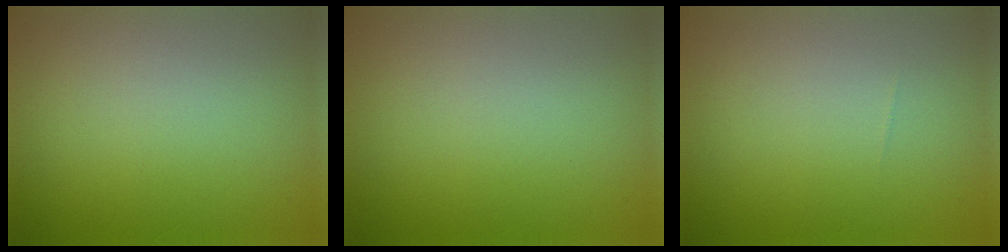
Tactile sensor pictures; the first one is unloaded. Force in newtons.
{"total": 0.0}
{"total": 0.0}